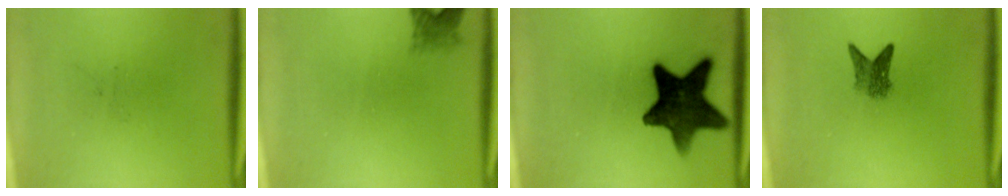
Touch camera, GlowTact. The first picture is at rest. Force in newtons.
{"total": 2.2}
{"total": 14.3}
{"total": 2.8}